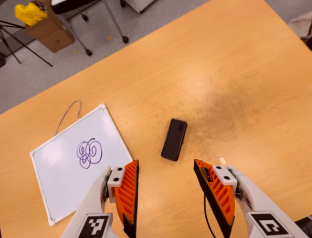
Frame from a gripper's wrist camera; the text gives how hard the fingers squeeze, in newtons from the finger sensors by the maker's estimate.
{"total": 0.0}